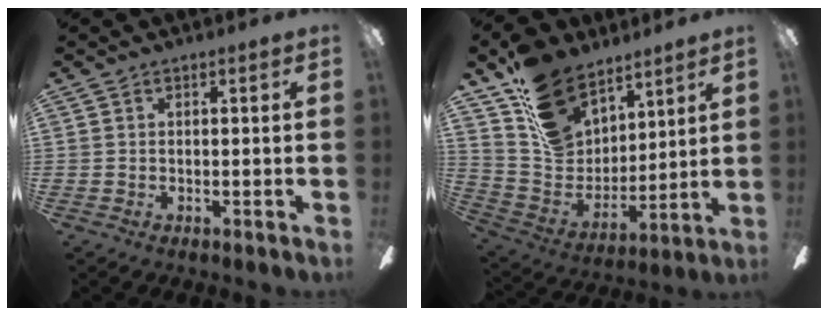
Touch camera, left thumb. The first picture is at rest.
{"total": 17.4, "force": [11.9, 10.7, 6.9], "torque": [-0.139, -0.069, 0.231]}